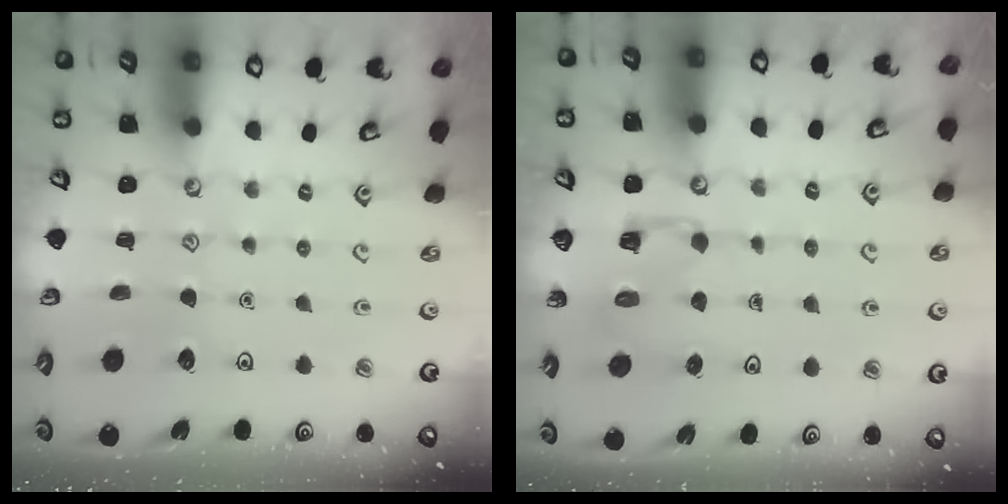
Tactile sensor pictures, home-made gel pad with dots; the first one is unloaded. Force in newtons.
{"total": 2.8, "press": 2.8, "slide": 0.2}